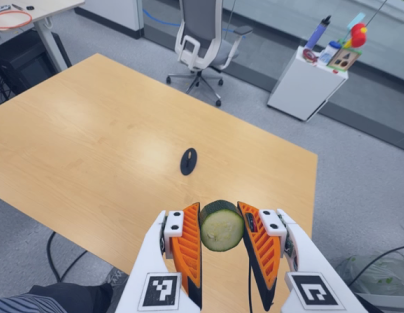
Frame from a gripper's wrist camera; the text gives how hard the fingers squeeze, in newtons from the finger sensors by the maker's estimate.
{"total": 10.8, "left": 10.2, "right": 11.3}